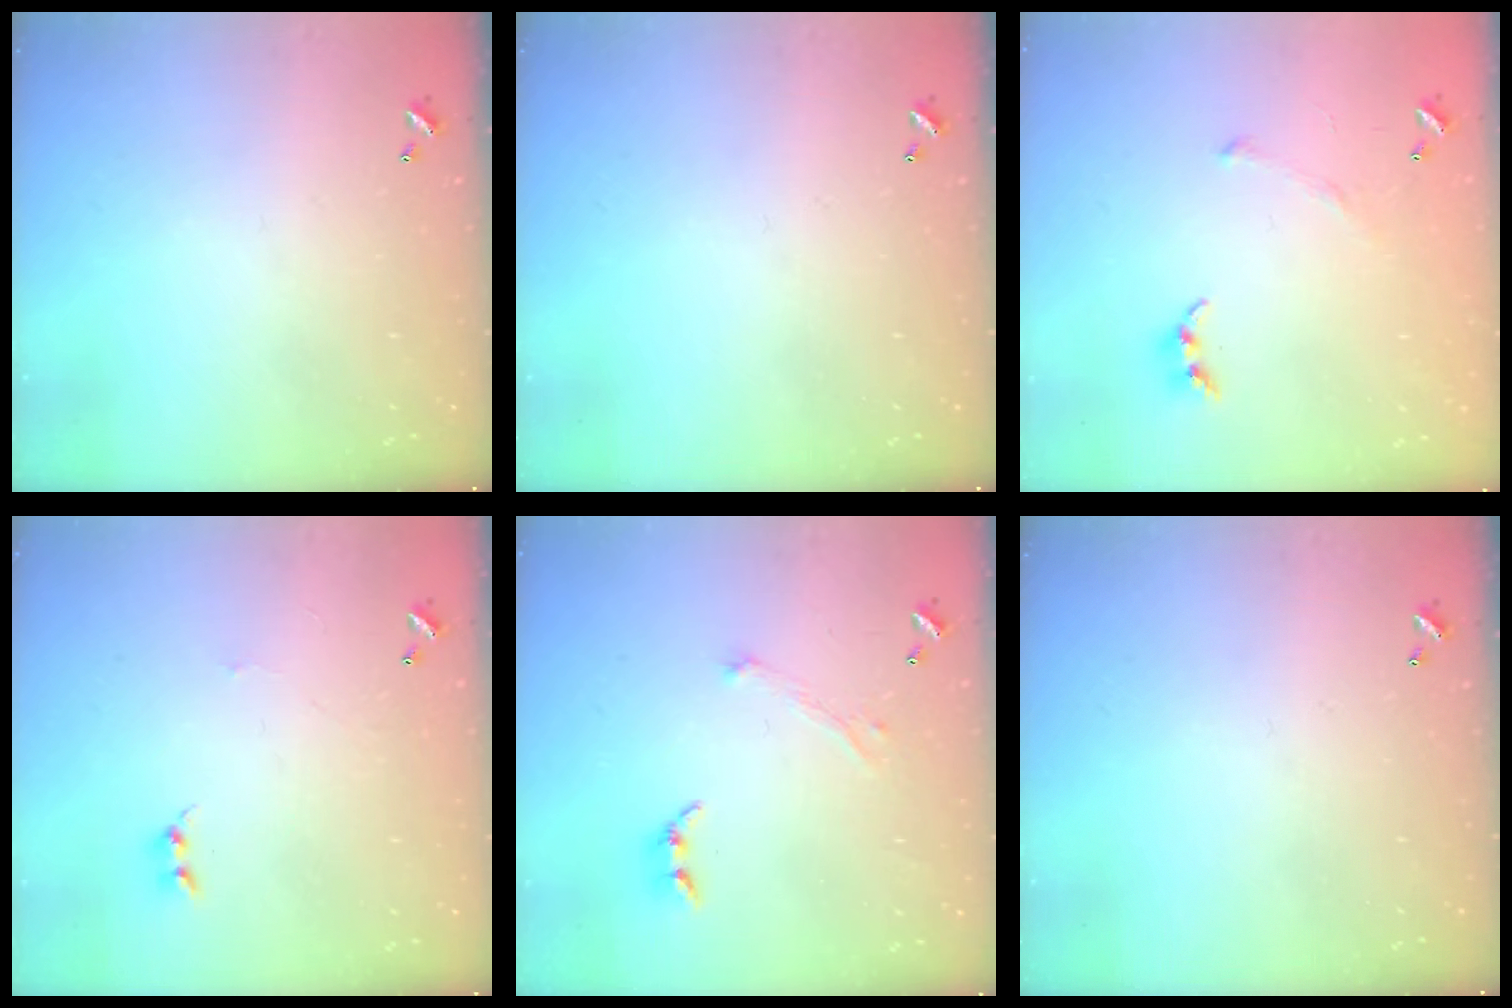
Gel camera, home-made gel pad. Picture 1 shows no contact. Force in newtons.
{"total": 0.0}
{"total": 3.7, "press": 3.6, "slide": 0.9}
{"total": 0.0}
{"total": 2.4, "press": 2.2, "slide": 0.9}
{"total": 0.0}